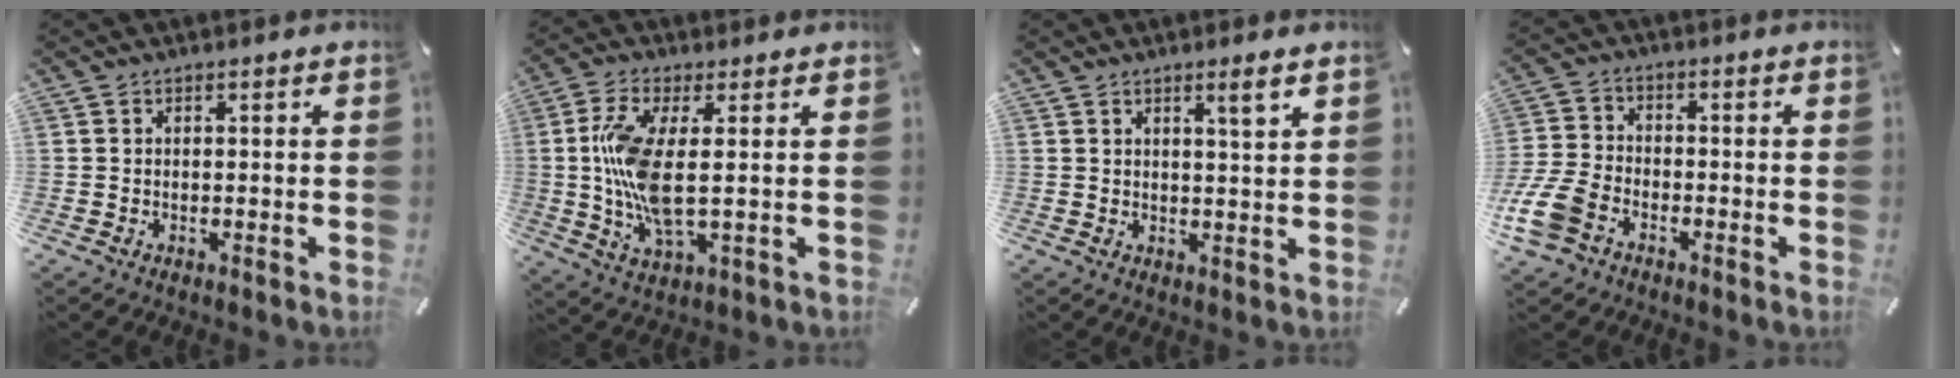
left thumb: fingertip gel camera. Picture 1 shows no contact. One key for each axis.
{"total": 11.8, "fx": 0.7, "fy": 3.9, "fz": 11.1, "tx": -0.244, "ty": -0.020, "tz": 0.008}
{"total": 3.9, "fx": 2.3, "fy": 0.2, "fz": 3.1, "tx": -0.057, "ty": -0.005, "tz": 0.036}
{"total": 9.6, "fx": -4.8, "fy": 6.4, "fz": 5.4, "tx": -0.128, "ty": 0.019, "tz": -0.090}